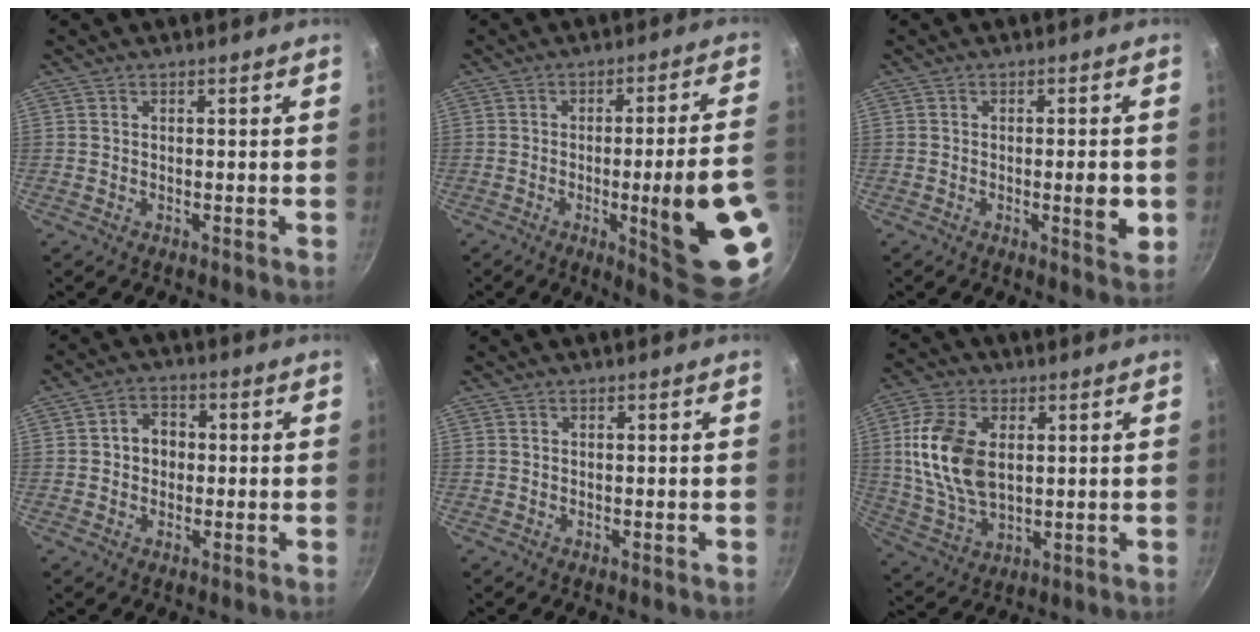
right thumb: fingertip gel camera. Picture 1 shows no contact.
{"total": 18.7, "force": [-4.3, 2.7, 18.0], "torque": [-0.222, 0.010, -0.046]}
{"total": 5.3, "force": [-0.9, 1.4, 5.0], "torque": [-0.064, -0.002, -0.011]}
{"total": 4.9, "force": [0.1, 4.1, 2.7], "torque": [-0.013, 0.009, -0.003]}
{"total": 0.0}
{"total": 14.7, "force": [2.6, 9.0, 11.4], "torque": [-0.209, -0.009, 0.054]}